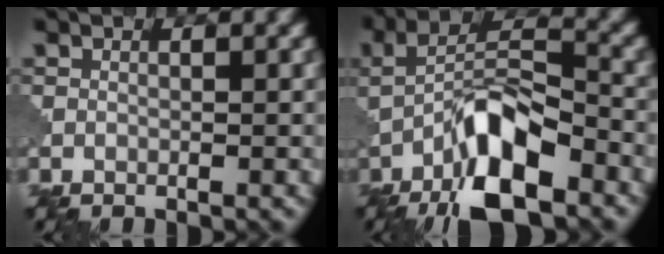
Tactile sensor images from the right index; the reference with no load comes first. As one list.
[{"total": 9.7, "force": [-5.2, 3.3, 7.6], "torque": [-0.134, 0.015, -0.095]}]